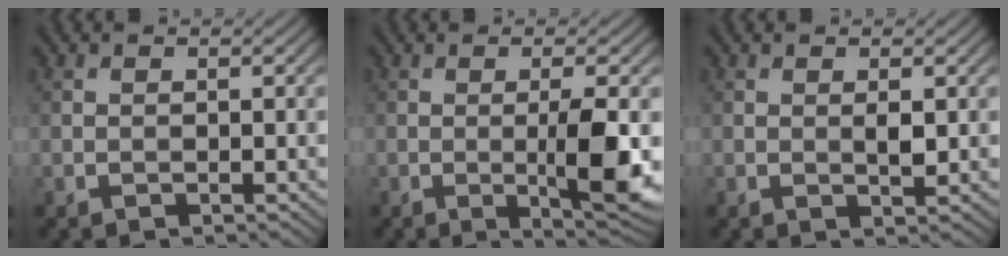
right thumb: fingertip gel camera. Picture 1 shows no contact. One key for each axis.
{"total": 5.9, "fx": -0.6, "fy": 0.8, "fz": 5.9, "tx": -0.103, "ty": -0.001, "tz": -0.007}
{"total": 1.4, "fx": 0.3, "fy": 0.4, "fz": 1.3, "tx": -0.026, "ty": -0.004, "tz": 0.005}